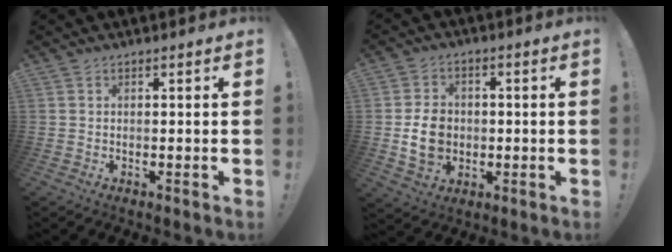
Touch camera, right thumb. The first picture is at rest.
{"total": 10.1, "force": [-1.1, 8.2, 5.9], "torque": [-0.095, 0.005, -0.018]}